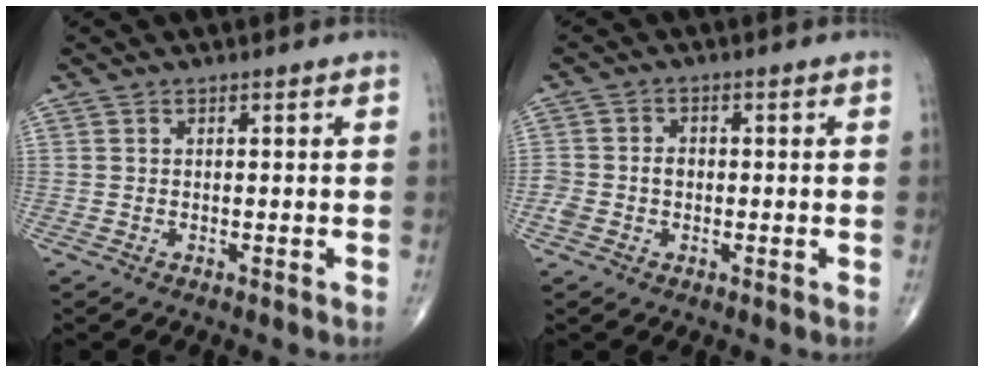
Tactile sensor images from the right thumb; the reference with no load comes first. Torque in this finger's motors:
{"motor_torque": [0.89, 0.15, 0.41, -0.17, 0.04]}